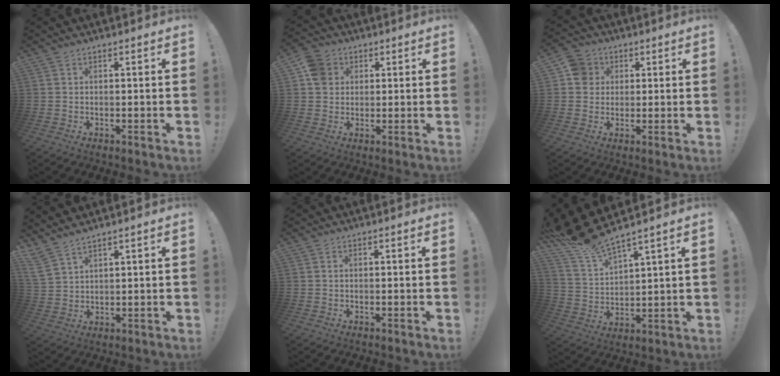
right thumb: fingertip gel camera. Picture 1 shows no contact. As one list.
[{"total": 6.4, "force": [1.9, 5.6, 2.5], "torque": [-0.035, 0.007, 0.039]}, {"total": 7.0, "force": [1.7, 6.4, 2.3], "torque": [-0.035, 0.008, 0.036]}, {"total": 5.6, "force": [4.9, 1.3, 2.4], "torque": [-0.055, -0.023, 0.096]}, {"total": 0.0}, {"total": 10.7, "force": [9.8, 1.0, 4.2], "torque": [-0.117, -0.067, 0.178]}]